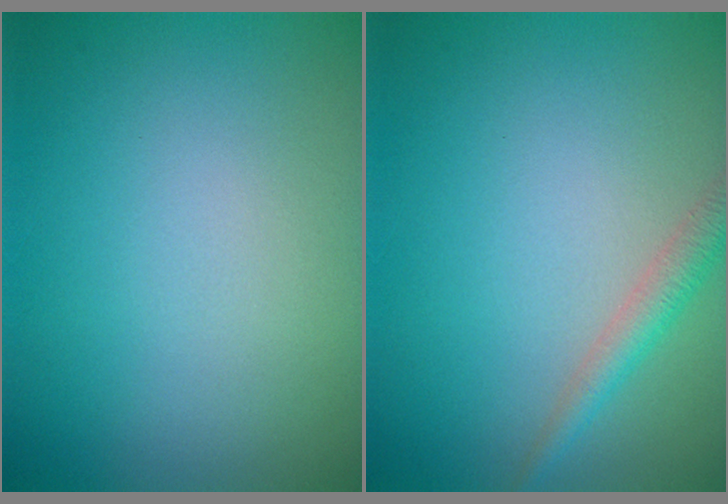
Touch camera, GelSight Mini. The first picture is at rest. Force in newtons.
{"total": 2.1, "press": 2.1, "slide": 0.0}